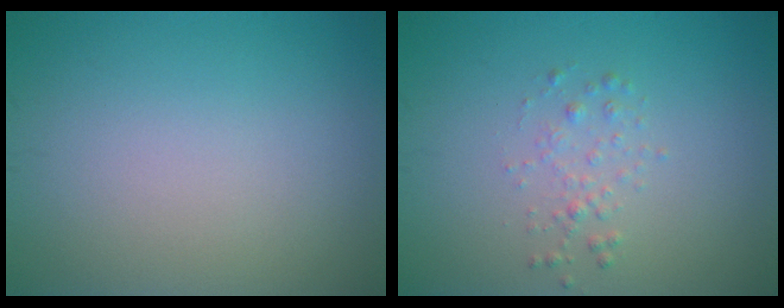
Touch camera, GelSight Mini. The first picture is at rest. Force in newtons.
{"total": 1.2, "press": 1.2, "slide": 0.0}